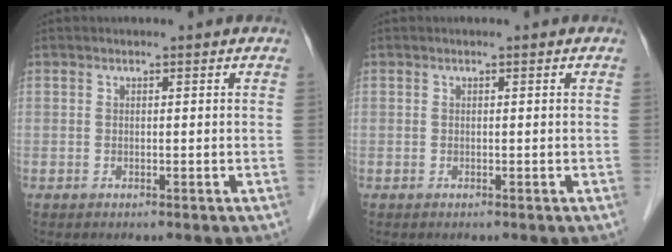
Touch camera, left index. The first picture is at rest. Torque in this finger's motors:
{"motor_torque": [-0.02, -0.03, 0.00, -0.05]}